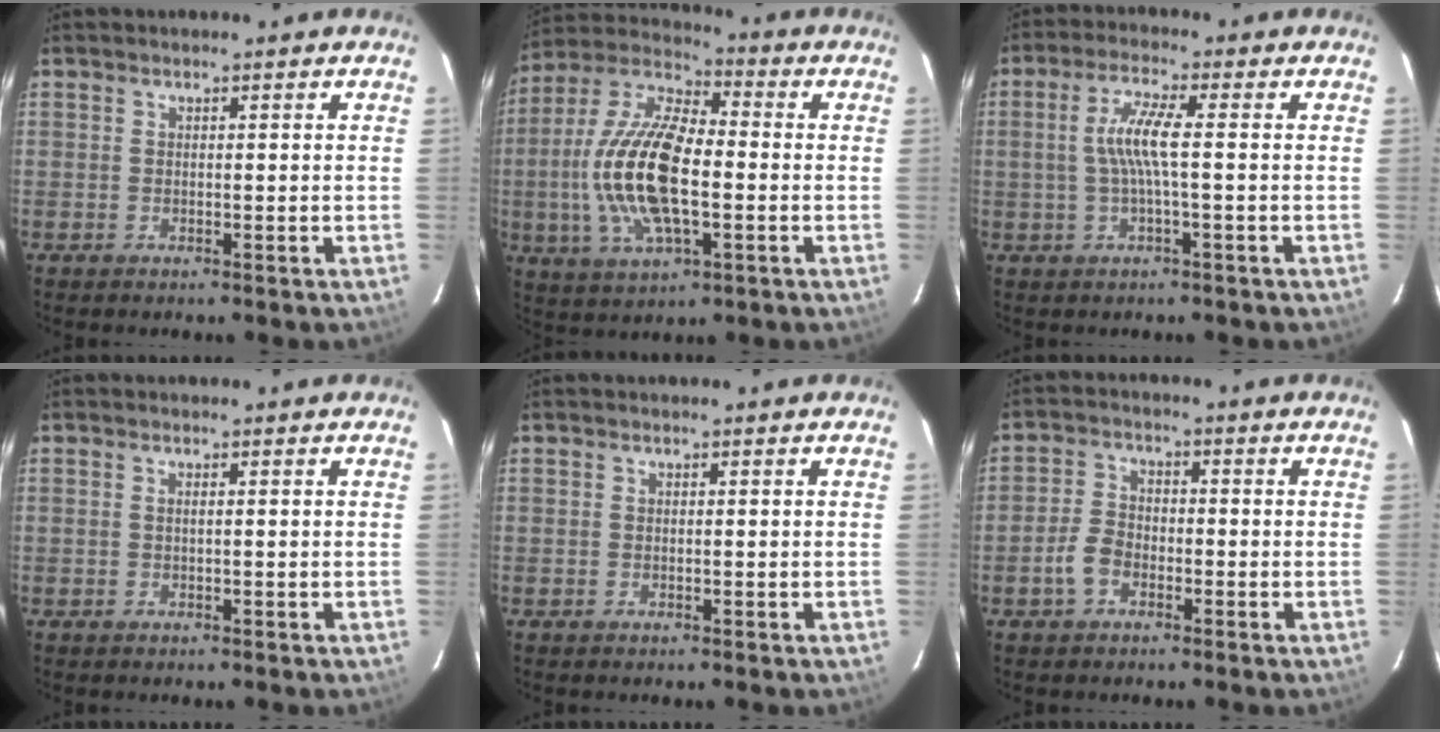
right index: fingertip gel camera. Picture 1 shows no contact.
{"total": 18.3, "force": [-2.3, 7.5, 16.5], "torque": [-0.340, 0.002, -0.048]}
{"total": 6.1, "force": [-0.3, 0.2, 6.1], "torque": [-0.126, 0.003, -0.002]}
{"total": 0.6, "force": [0.0, -0.2, 0.5], "torque": [-0.009, 0.002, -0.002]}
{"total": 0.0}
{"total": 4.5, "force": [-2.4, 2.9, 2.6], "torque": [-0.058, 0.009, -0.044]}